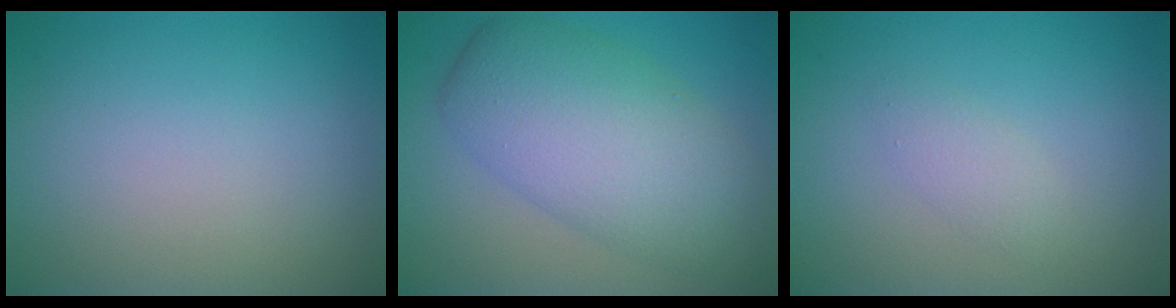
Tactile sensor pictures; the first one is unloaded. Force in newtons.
{"total": 8.3, "press": 8.3, "slide": 0.4}
{"total": 1.4, "press": 1.4, "slide": 0.1}